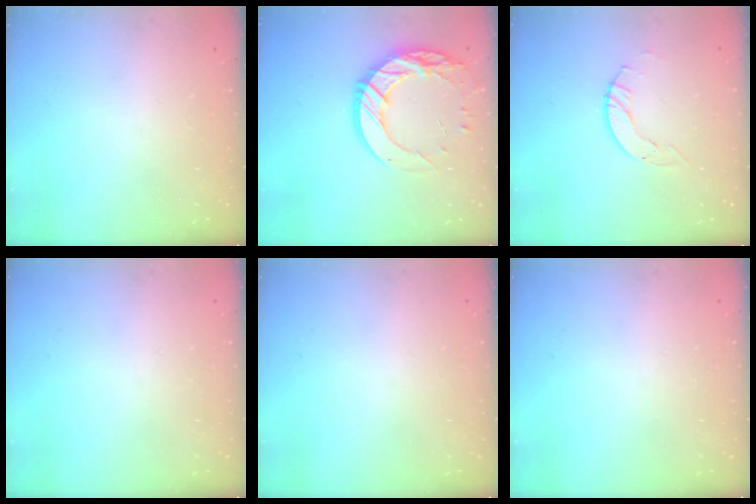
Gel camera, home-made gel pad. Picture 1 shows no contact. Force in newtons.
{"total": 16.5, "press": 16.5, "slide": 1.4}
{"total": 3.9, "press": 3.9, "slide": 0.4}
{"total": 0.0}
{"total": 0.0}
{"total": 0.0}